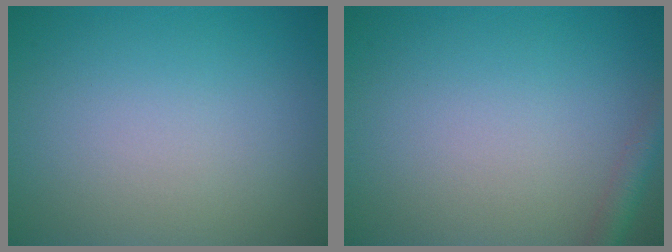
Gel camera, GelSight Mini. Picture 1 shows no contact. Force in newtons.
{"total": 2.0, "press": 2.0, "slide": 0.1}